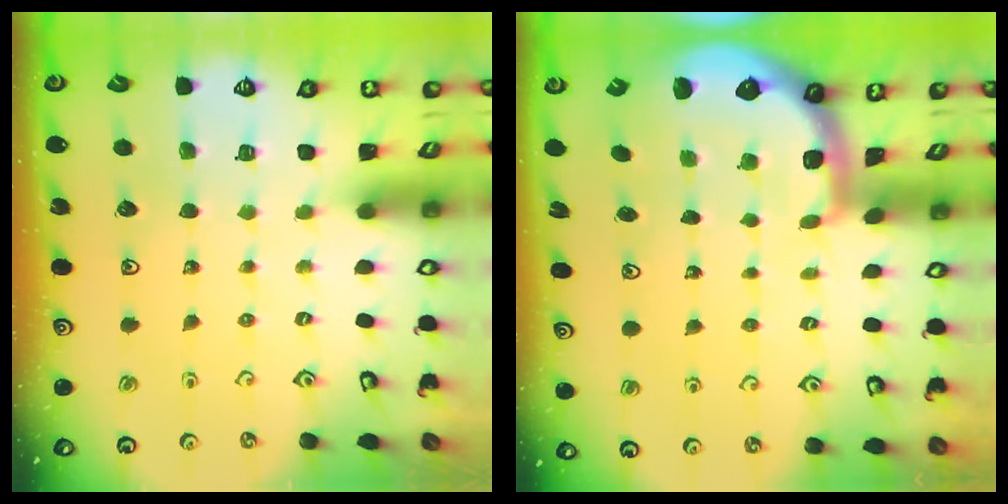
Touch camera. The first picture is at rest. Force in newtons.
{"total": 2.4, "press": 2.3, "slide": 0.8}